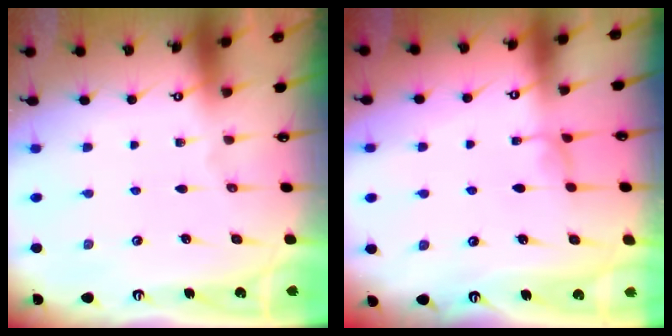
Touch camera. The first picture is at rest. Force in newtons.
{"total": 0.5, "press": 0.3, "slide": 0.4}